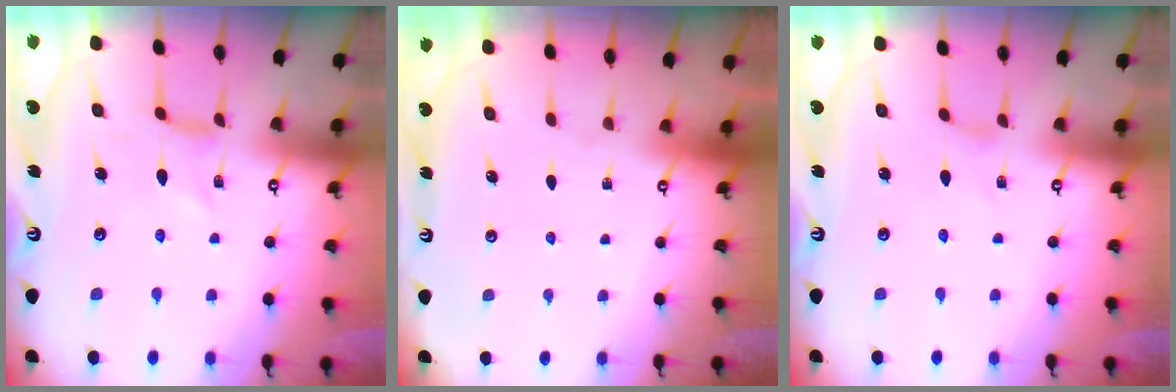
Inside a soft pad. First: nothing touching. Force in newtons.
{"total": 0.0}
{"total": 0.6, "press": 0.6, "slide": 0.2}